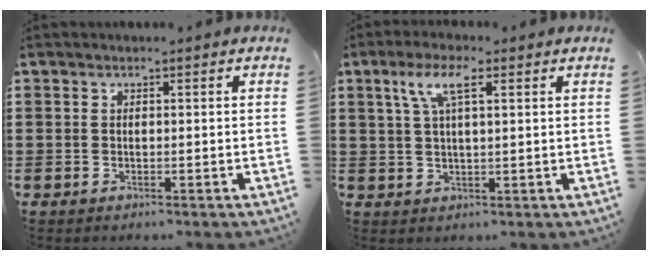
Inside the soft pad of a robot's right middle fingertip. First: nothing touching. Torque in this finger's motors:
{"motor_torque": [-0.61, -0.51, 0.54, 0.21]}